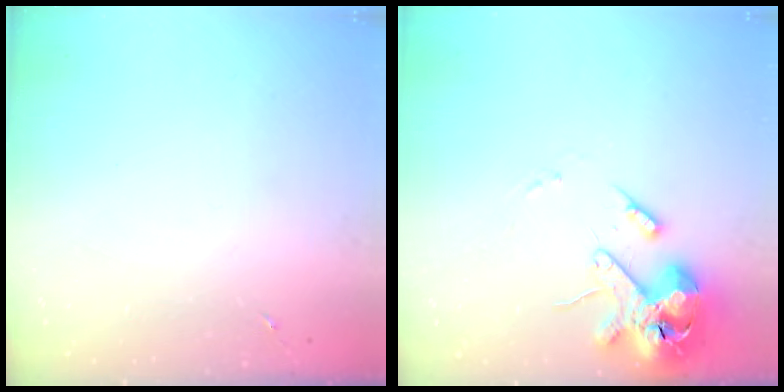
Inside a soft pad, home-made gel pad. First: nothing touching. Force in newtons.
{"total": 13.8, "press": 13.6, "slide": 2.4}